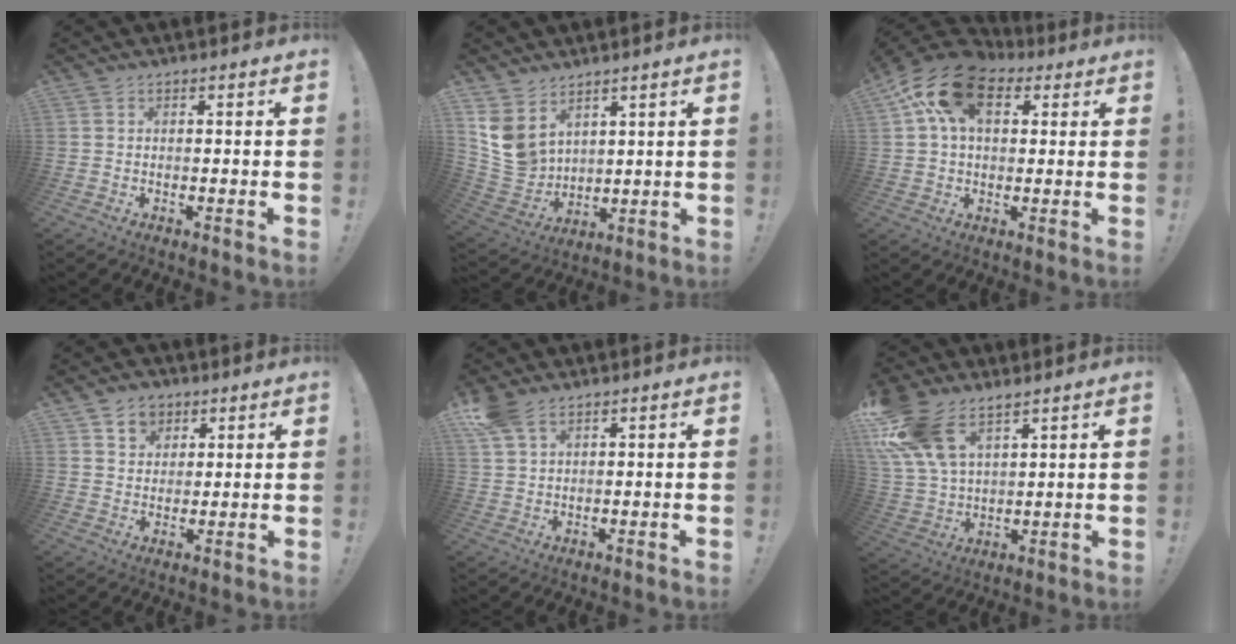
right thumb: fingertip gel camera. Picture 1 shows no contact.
{"total": 10.5, "force": [5.8, 7.8, 4.0], "torque": [-0.101, -0.042, 0.119]}
{"total": 17.0, "force": [6.8, 10.9, 11.2], "torque": [-0.209, -0.007, 0.122]}
{"total": 7.2, "force": [3.8, 5.9, 1.3], "torque": [-0.016, -0.023, 0.073]}
{"total": 7.4, "force": [4.4, 4.4, 4.0], "torque": [-0.076, -0.008, 0.091]}
{"total": 15.5, "force": [10.1, 8.1, 8.5], "torque": [-0.184, -0.050, 0.193]}